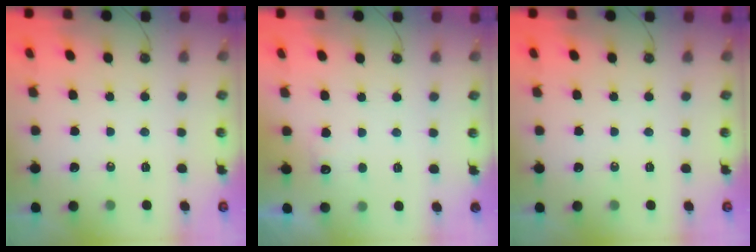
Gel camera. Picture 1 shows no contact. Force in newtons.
{"total": 4.6, "press": 4.4, "slide": 1.2}
{"total": 0.0}